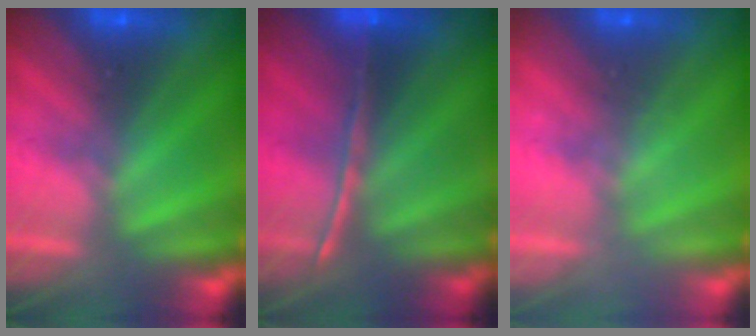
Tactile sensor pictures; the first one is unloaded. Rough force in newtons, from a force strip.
{"total": 1.6}
{"total": 2.1}